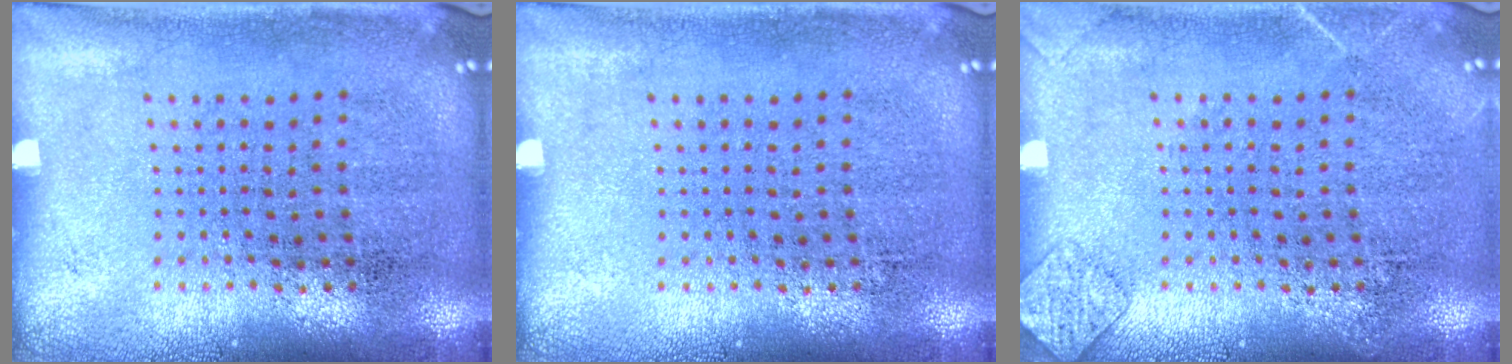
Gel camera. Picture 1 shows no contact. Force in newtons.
{"total": 0.0}
{"total": 1.4, "press": 1.4, "slide": 0.1}